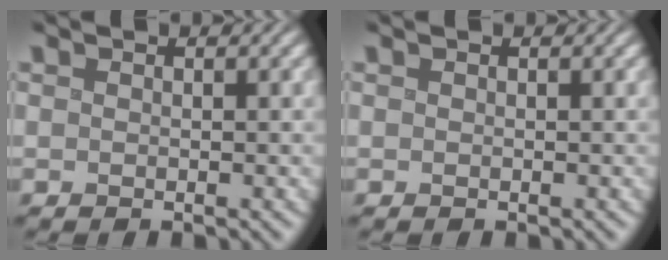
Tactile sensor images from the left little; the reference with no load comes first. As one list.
[{"total": 0.0}]